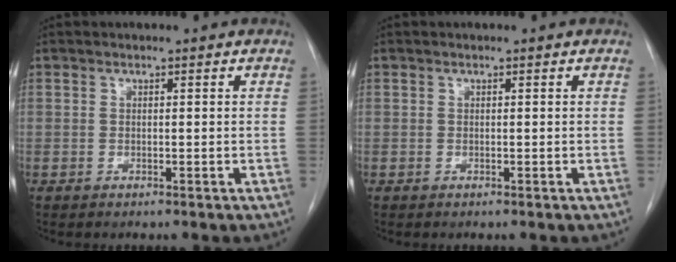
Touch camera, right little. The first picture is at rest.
{"total": 0.0}